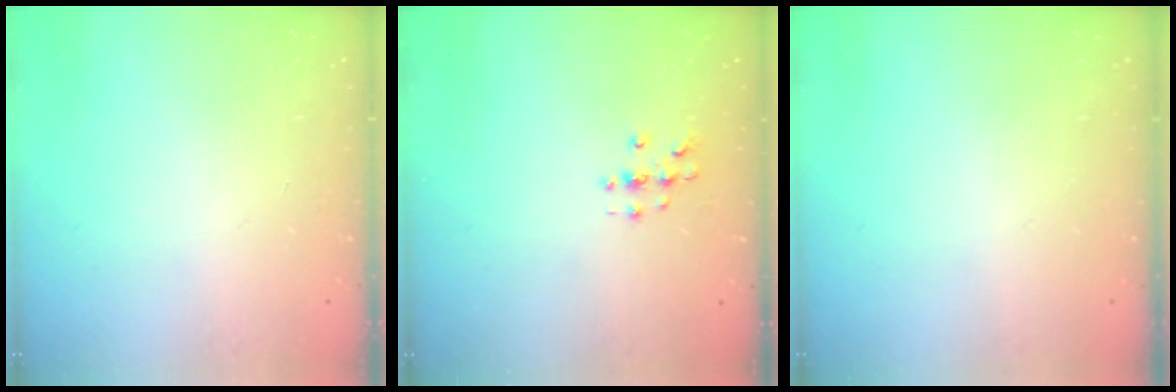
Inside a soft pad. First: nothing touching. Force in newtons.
{"total": 2.9, "press": 2.9, "slide": 0.3}
{"total": 0.0}